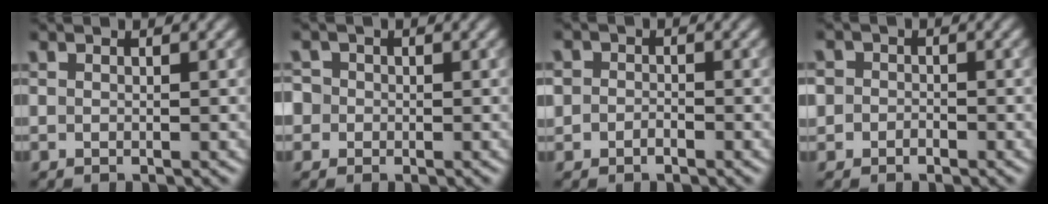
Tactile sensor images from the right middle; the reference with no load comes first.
{"total": 2.9, "force": [0.0, 2.8, 0.9], "torque": [-0.001, 0.024, -0.022]}
{"total": 1.6, "force": [-0.4, 1.3, 0.7], "torque": [0.000, 0.002, -0.024]}
{"total": 2.1, "force": [-0.2, 1.9, 0.7], "torque": [0.013, 0.008, -0.028]}